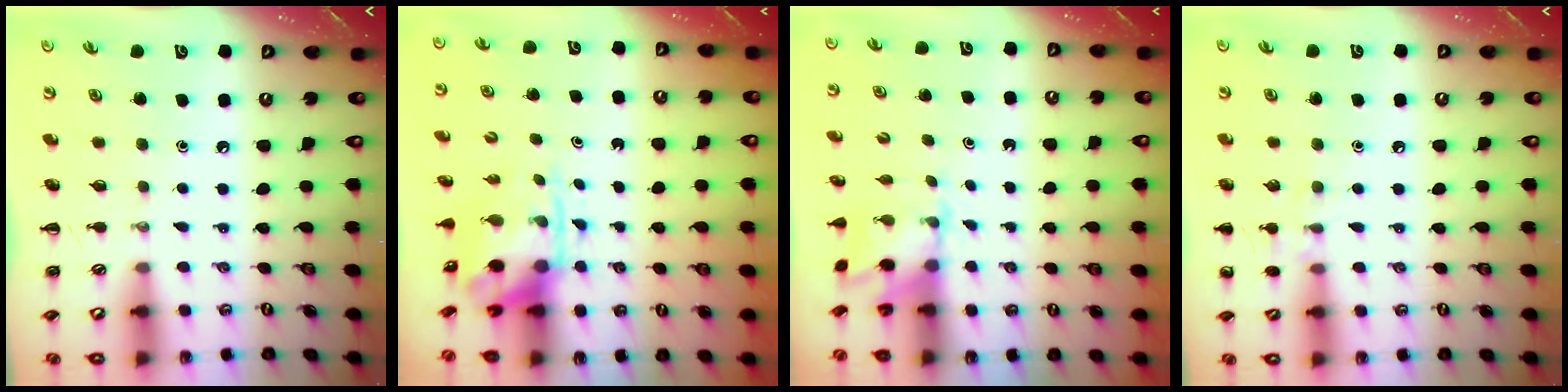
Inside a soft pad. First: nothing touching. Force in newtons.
{"total": 3.8, "press": 3.7, "slide": 0.8}
{"total": 2.2, "press": 2.1, "slide": 0.6}
{"total": 7.1, "press": 6.7, "slide": 2.2}